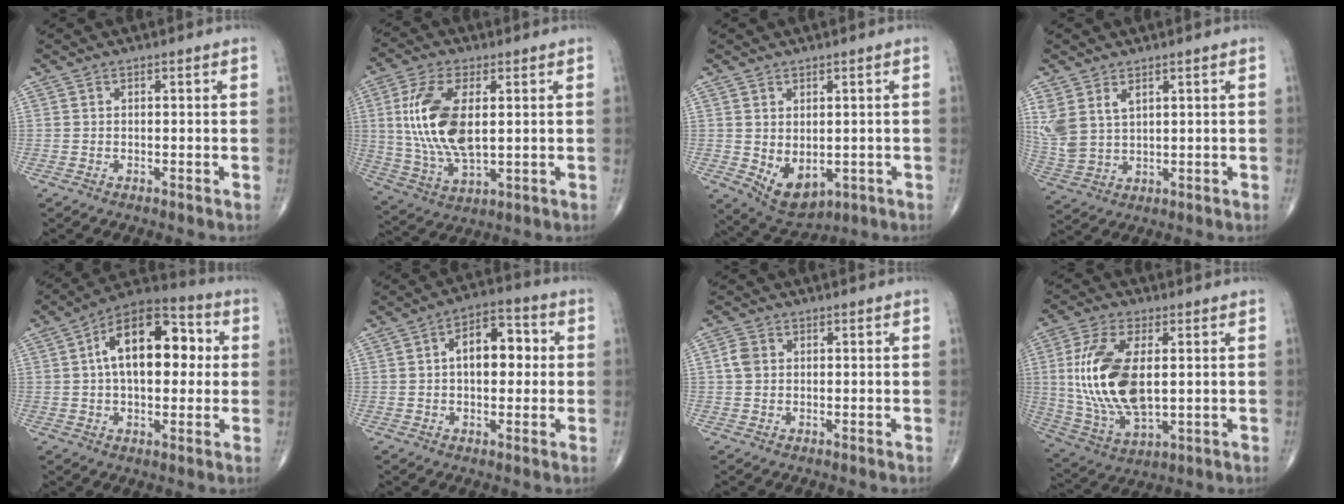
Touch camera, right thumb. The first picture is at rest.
{"total": 14.9, "force": [2.2, 7.1, 12.9], "torque": [-0.269, -0.009, 0.050]}
{"total": 7.6, "force": [-1.1, 4.8, 5.8], "torque": [-0.077, -0.007, 0.006]}
{"total": 7.4, "force": [3.2, 4.4, 5.0], "torque": [-0.111, -0.007, 0.080]}
{"total": 17.3, "force": [2.8, 9.5, 14.2], "torque": [-0.192, 0.030, 0.034]}
{"total": 10.1, "force": [1.2, 5.9, 8.1], "torque": [-0.094, 0.022, 0.011]}
{"total": 2.8, "force": [0.4, 2.3, 1.6], "torque": [-0.031, 0.006, 0.006]}
{"total": 17.4, "force": [1.7, 8.6, 15.1], "torque": [-0.313, -0.012, 0.041]}